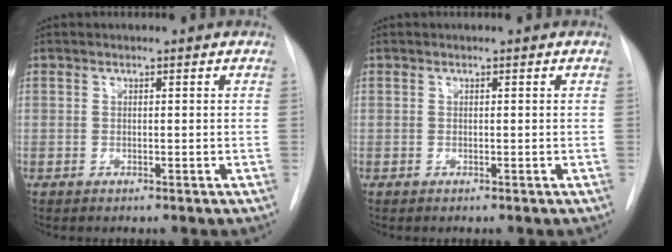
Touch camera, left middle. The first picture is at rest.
{"total": 0.0}